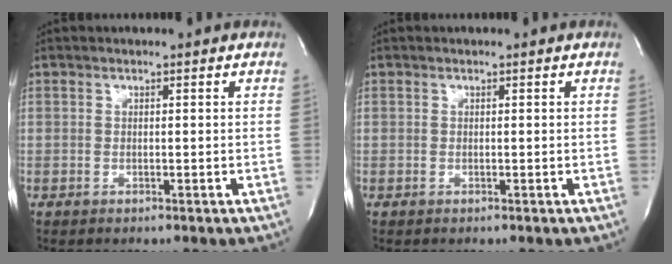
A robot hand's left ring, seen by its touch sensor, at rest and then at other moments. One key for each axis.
{"total": 0.0}